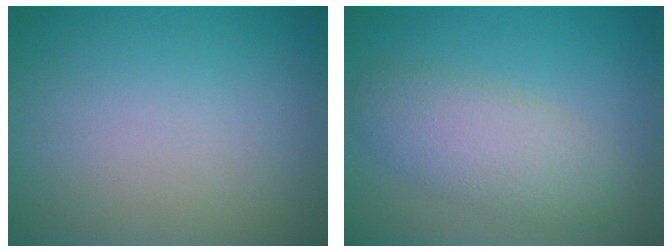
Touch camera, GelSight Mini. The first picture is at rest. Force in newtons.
{"total": 4.6, "press": 4.6, "slide": 0.3}